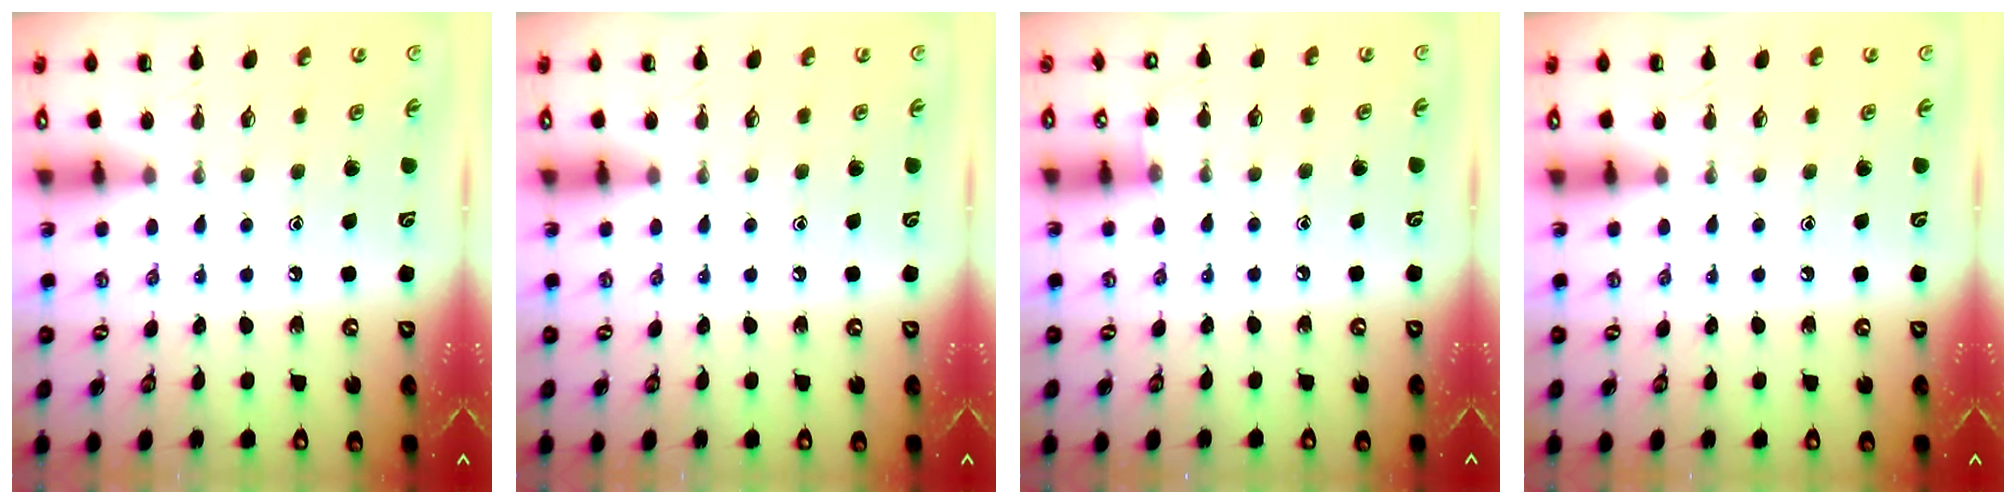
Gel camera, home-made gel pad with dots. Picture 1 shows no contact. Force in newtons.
{"total": 0.0}
{"total": 4.3, "press": 4.2, "slide": 0.4}
{"total": 0.0}